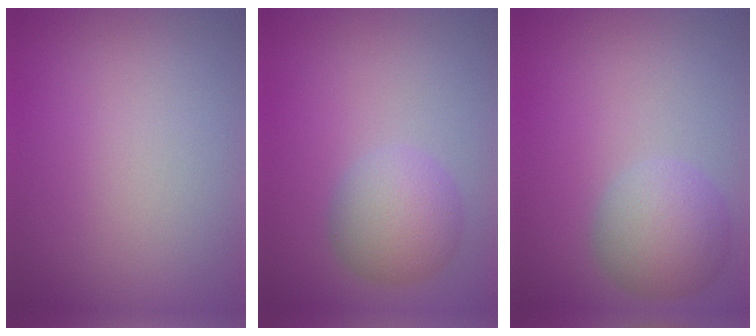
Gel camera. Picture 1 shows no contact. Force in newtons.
{"total": 4.0, "press": 4.0, "slide": 0.2}
{"total": 4.2, "press": 4.2, "slide": 0.2}